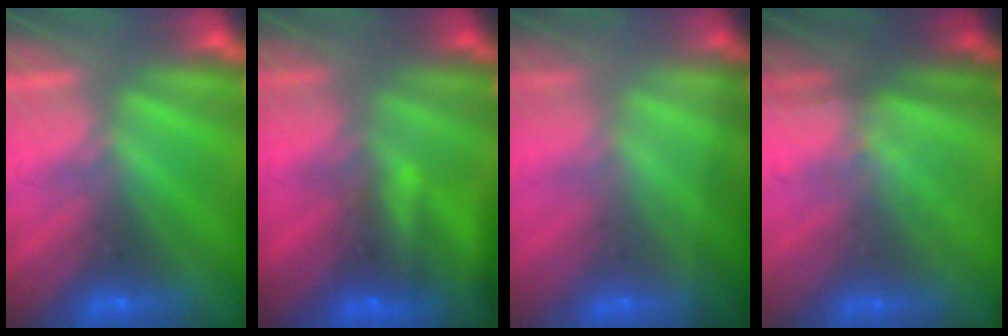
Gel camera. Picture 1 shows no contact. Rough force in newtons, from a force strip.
{"total": 7.2}
{"total": 1.5}
{"total": 1.3}